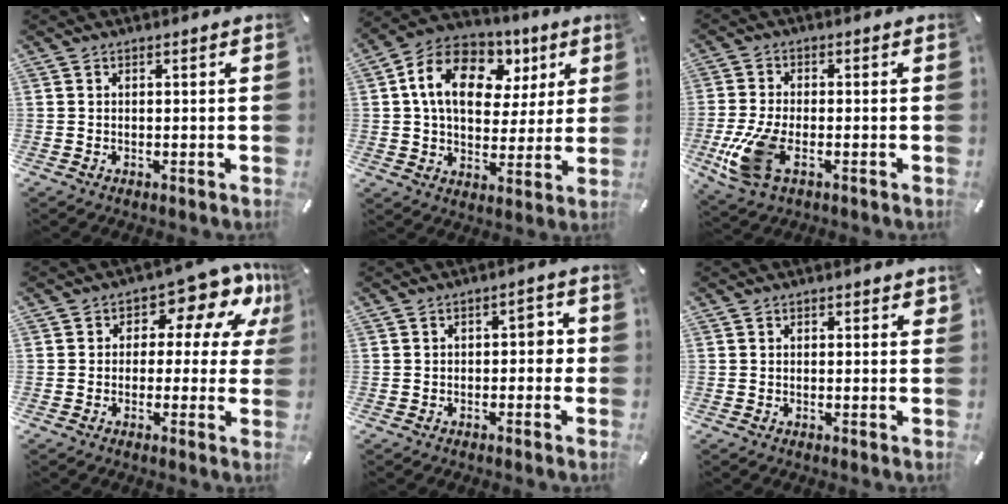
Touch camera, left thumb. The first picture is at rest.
{"total": 16.5, "force": [5.7, 12.1, 9.8], "torque": [-0.171, -0.007, 0.103]}
{"total": 11.1, "force": [-3.6, 5.6, 8.9], "torque": [-0.199, -0.009, -0.062]}
{"total": 11.3, "force": [6.3, 5.9, 7.3], "torque": [-0.097, -0.049, 0.109]}
{"total": 3.5, "force": [-0.5, 2.1, 2.7], "torque": [-0.037, 0.008, -0.018]}
{"total": 1.0, "force": [0.5, 0.7, 0.6], "torque": [-0.004, 0.001, 0.006]}